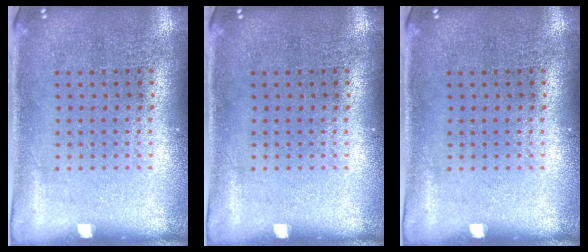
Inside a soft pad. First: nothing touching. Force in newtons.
{"total": 0.0}
{"total": 0.0}